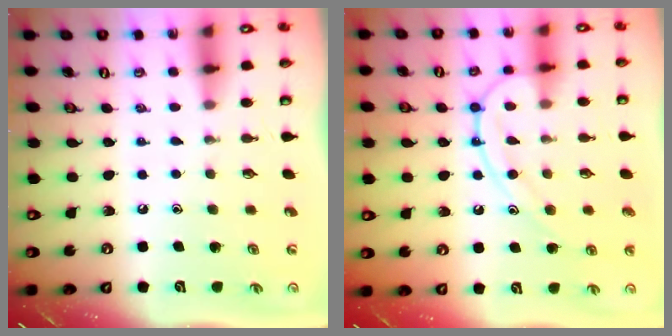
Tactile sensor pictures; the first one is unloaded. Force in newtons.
{"total": 11.4, "press": 11.4, "slide": 0.2}